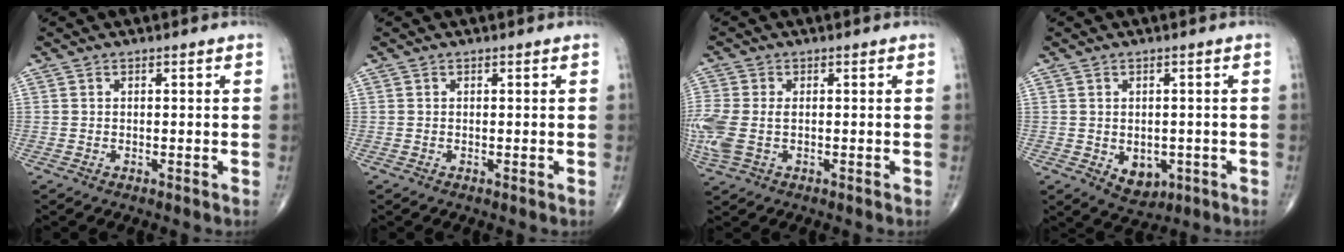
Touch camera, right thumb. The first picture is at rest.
{"total": 0.0}
{"total": 8.9, "force": [-0.9, 5.6, 6.9], "torque": [-0.201, 0.002, -0.011]}
{"total": 5.4, "force": [-1.3, 3.9, 3.4], "torque": [-0.027, 0.000, -0.002]}